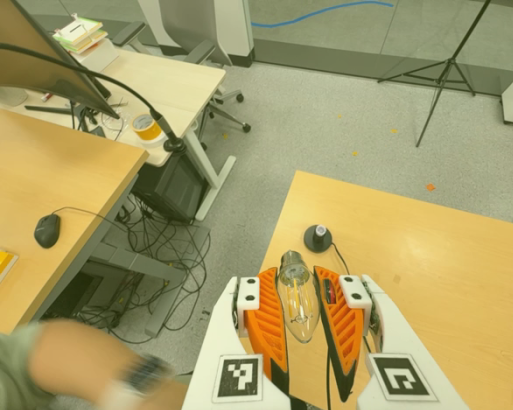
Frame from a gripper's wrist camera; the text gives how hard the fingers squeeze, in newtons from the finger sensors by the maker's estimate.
{"total": 21.7, "left": 24.0, "right": 19.3}